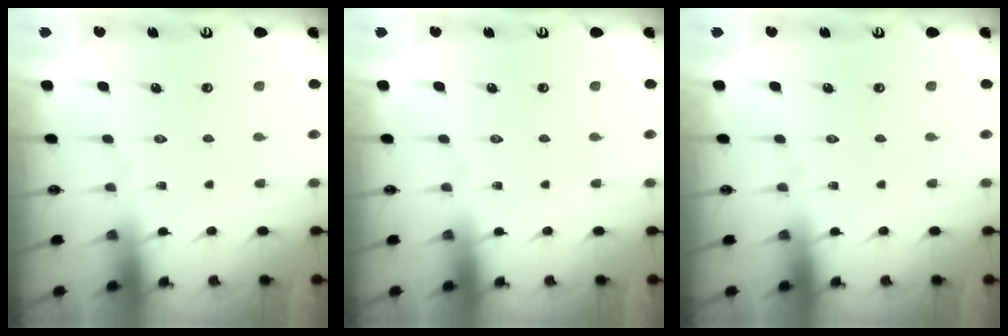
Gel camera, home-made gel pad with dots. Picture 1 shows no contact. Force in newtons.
{"total": 0.0}
{"total": 0.0}